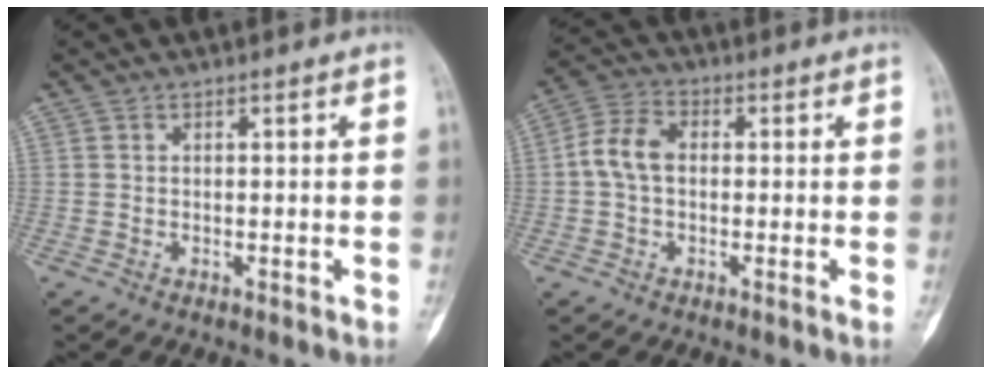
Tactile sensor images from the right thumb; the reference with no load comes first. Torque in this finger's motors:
{"motor_torque": [0.26, 0.25, 0.01, -0.01, 0.05]}